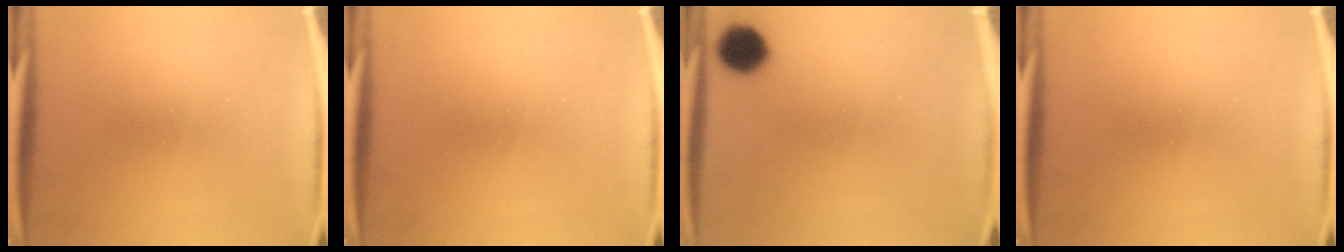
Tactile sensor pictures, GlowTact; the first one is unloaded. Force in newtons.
{"total": 0.0}
{"total": 8.1}
{"total": 0.0}